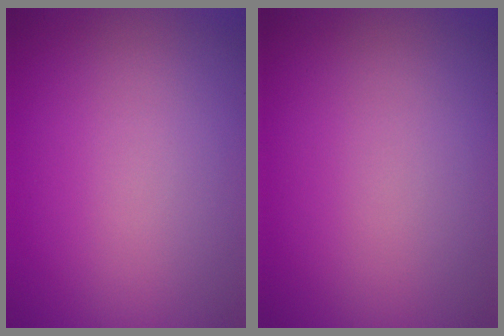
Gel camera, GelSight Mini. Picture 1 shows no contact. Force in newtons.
{"total": 0.0}